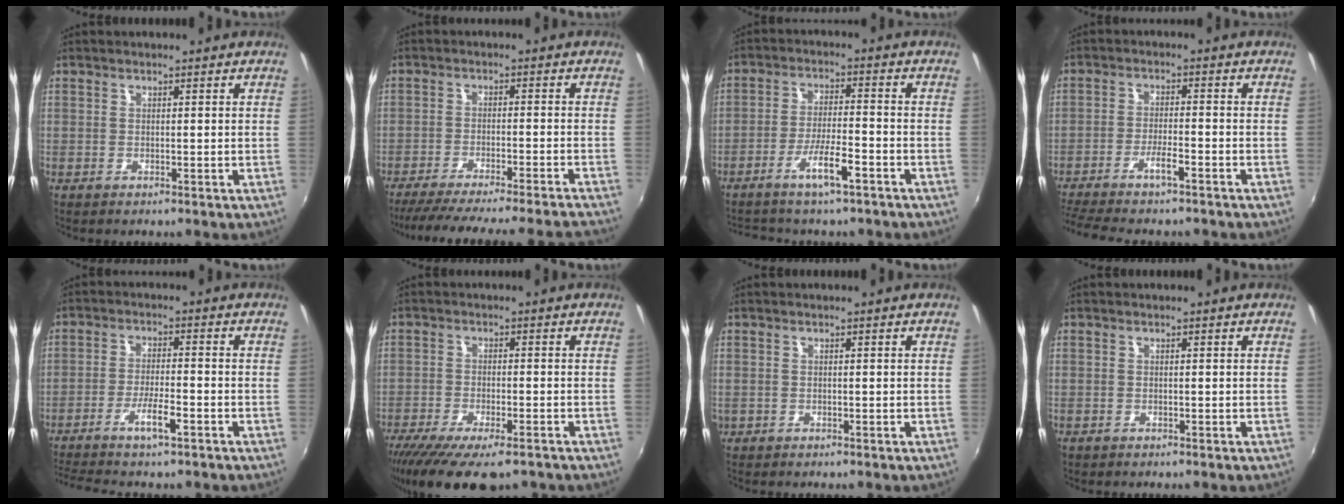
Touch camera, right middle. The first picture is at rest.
{"total": 20.6, "force": [-18.8, -0.3, 8.6], "torque": [-0.154, -0.019, -0.271]}
{"total": 6.3, "force": [-4.4, 1.1, 4.3], "torque": [-0.090, 0.002, -0.075]}
{"total": 8.3, "force": [-6.9, 0.7, 4.6], "torque": [-0.109, -0.009, -0.119]}
{"total": 7.3, "force": [-5.2, 0.9, 5.1], "torque": [-0.114, -0.001, -0.094]}
{"total": 14.1, "force": [-10.6, 3.9, 8.3], "torque": [-0.174, -0.051, -0.171]}
{"total": 0.7, "force": [-0.2, 0.7, 0.1], "torque": [-0.001, -0.004, -0.003]}
{"total": 0.0}